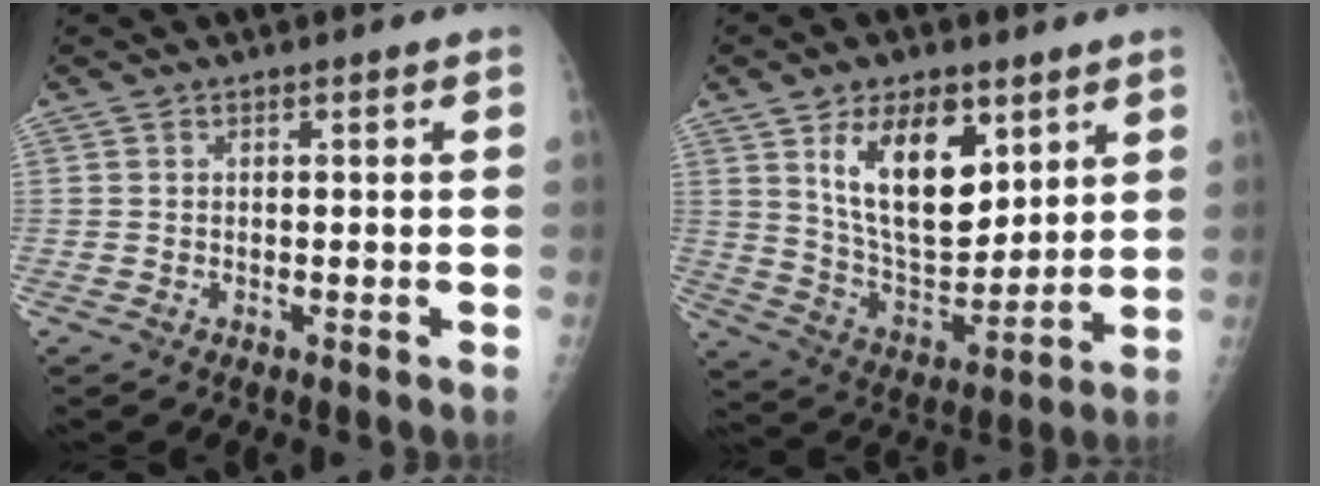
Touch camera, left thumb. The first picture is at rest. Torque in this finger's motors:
{"motor_torque": [1.31, 1.17, 1.55, -0.47, 0.31]}